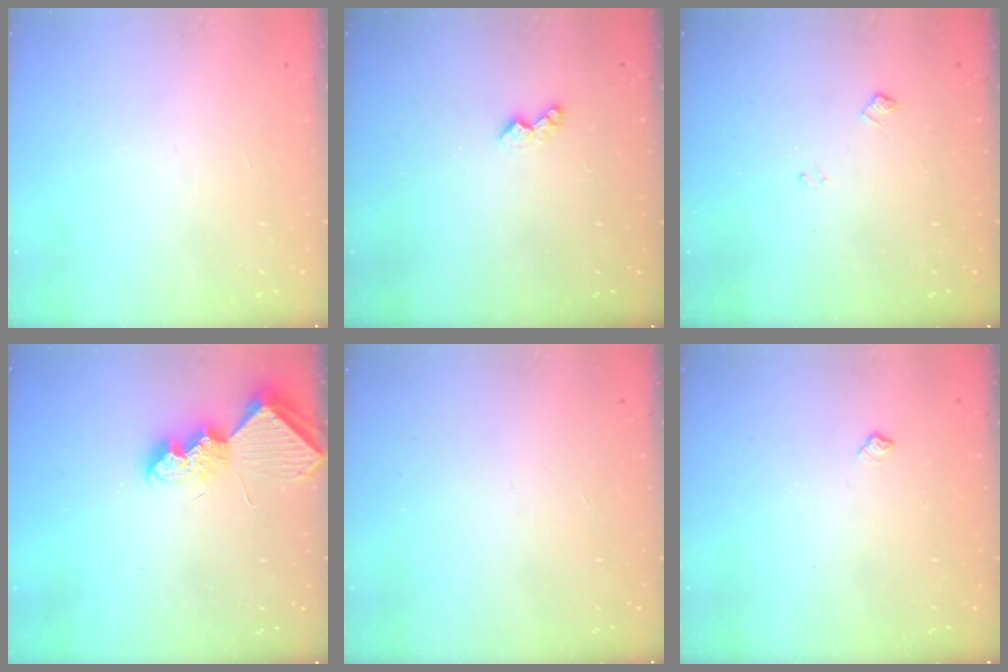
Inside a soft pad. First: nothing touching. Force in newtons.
{"total": 3.8, "press": 3.7, "slide": 0.7}
{"total": 5.1, "press": 5.0, "slide": 0.8}
{"total": 8.8, "press": 8.8, "slide": 0.4}
{"total": 0.0}
{"total": 5.0, "press": 5.0, "slide": 0.8}